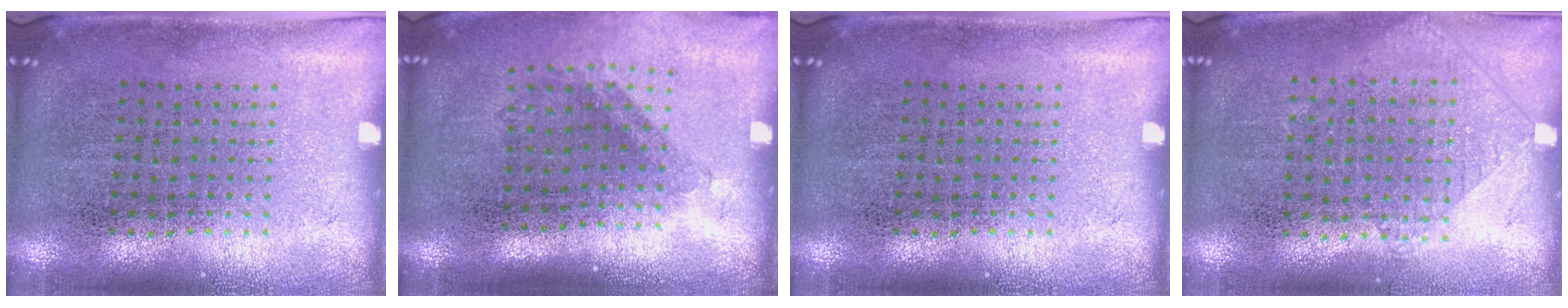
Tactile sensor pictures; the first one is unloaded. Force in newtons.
{"total": 1.3, "press": 1.0, "slide": 0.9}
{"total": 0.0}
{"total": 0.9, "press": 0.8, "slide": 0.3}